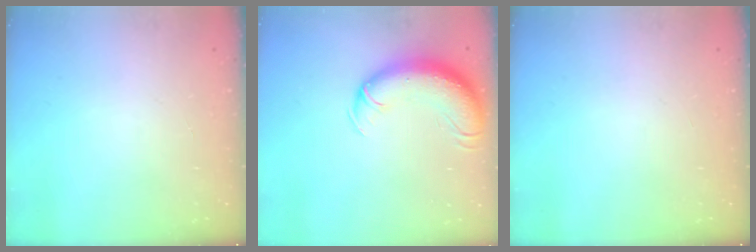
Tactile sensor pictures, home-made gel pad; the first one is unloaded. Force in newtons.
{"total": 12.5, "press": 12.1, "slide": 3.1}
{"total": 0.0}